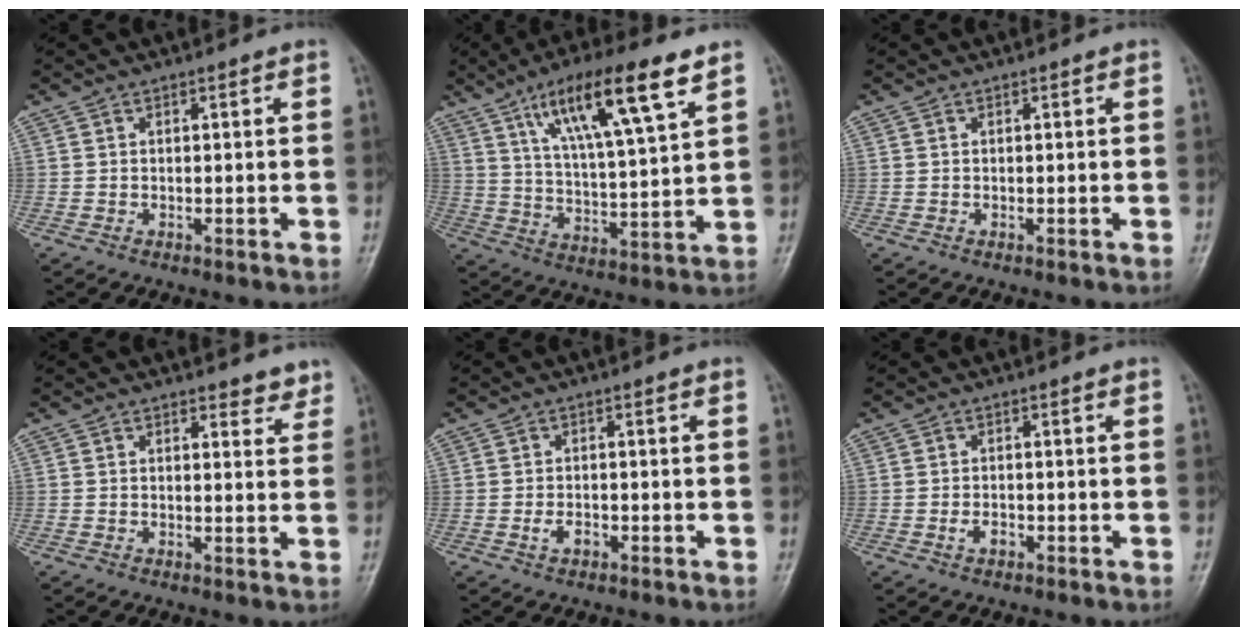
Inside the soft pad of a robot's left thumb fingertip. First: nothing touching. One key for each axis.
{"total": 16.6, "fx": 9.0, "fy": 3.3, "fz": 13.5, "tx": -0.225, "ty": -0.029, "tz": 0.161}
{"total": 0.0}
{"total": 3.2, "fx": 2.7, "fy": 1.4, "fz": 0.8, "tx": 0.015, "ty": -0.018, "tz": 0.027}
{"total": 2.2, "fx": -0.9, "fy": 1.3, "fz": 1.4, "tx": -0.024, "ty": 0.006, "tz": -0.016}
{"total": 1.8, "fx": -0.8, "fy": 1.2, "fz": 1.2, "tx": -0.018, "ty": 0.005, "tz": -0.014}